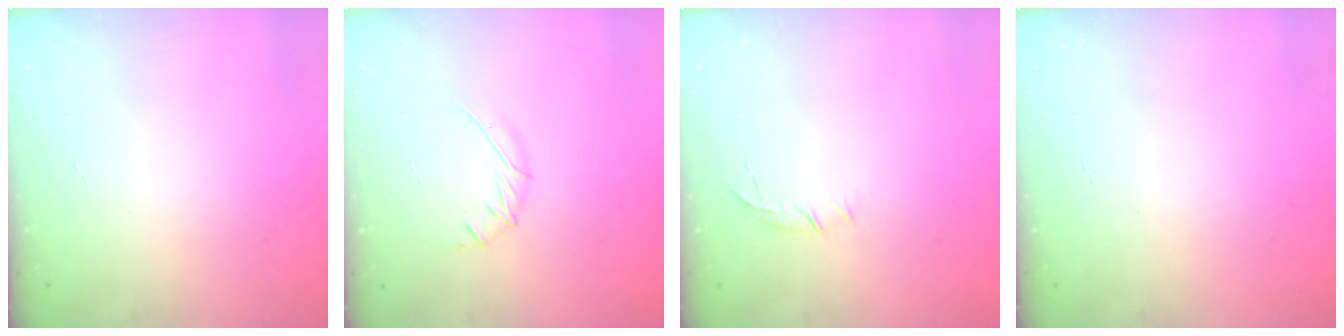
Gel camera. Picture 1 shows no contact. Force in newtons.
{"total": 4.2, "press": 4.1, "slide": 1.2}
{"total": 4.2, "press": 4.0, "slide": 1.1}
{"total": 0.0}